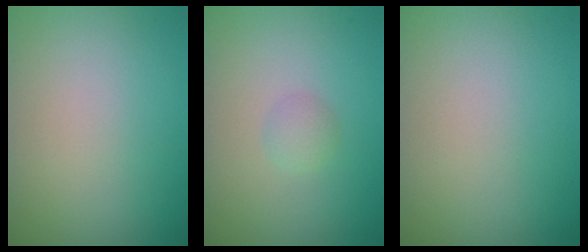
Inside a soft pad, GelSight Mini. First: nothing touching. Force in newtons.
{"total": 1.1, "press": 1.1, "slide": 0.1}
{"total": 0.0}